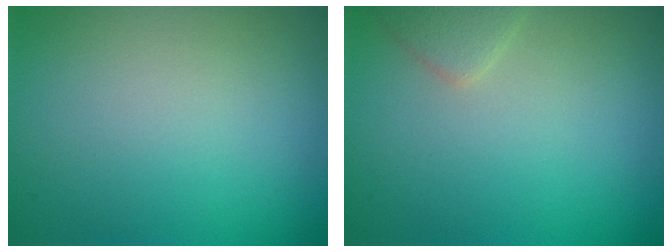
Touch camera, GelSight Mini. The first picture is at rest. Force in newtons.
{"total": 1.6, "press": 1.6, "slide": 0.1}